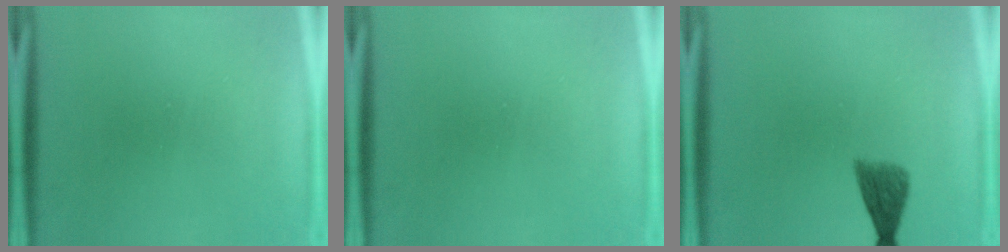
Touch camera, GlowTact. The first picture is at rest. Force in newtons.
{"total": 0.0}
{"total": 4.3}